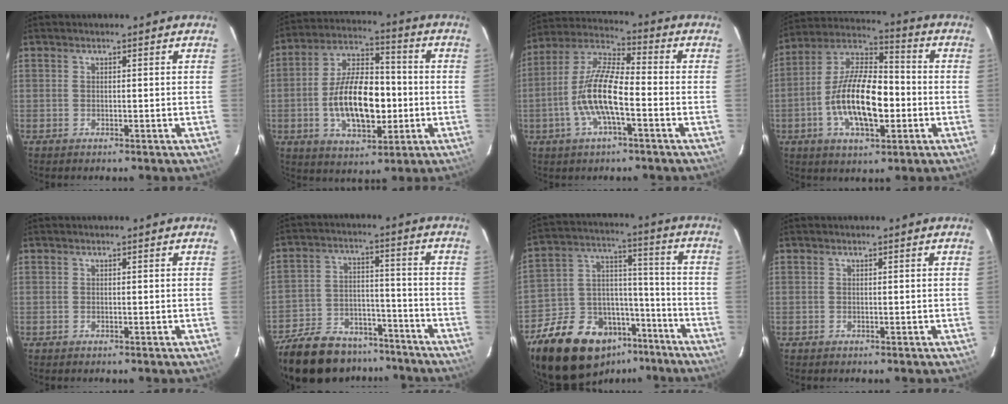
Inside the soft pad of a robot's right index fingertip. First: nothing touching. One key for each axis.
{"total": 16.0, "fx": -2.6, "fy": 8.0, "fz": 13.6, "tx": -0.256, "ty": 0.011, "tz": -0.037}
{"total": 12.6, "fx": -3.7, "fy": 3.4, "fz": 11.5, "tx": -0.237, "ty": 0.001, "tz": -0.074}
{"total": 16.6, "fx": -3.7, "fy": 7.1, "fz": 14.5, "tx": -0.276, "ty": 0.004, "tz": -0.068}
{"total": 0.0}
{"total": 23.1, "fx": -18.3, "fy": 10.2, "fz": 9.6, "tx": -0.221, "ty": 0.009, "tz": -0.271}
{"total": 22.0, "fx": -15.3, "fy": 12.2, "fz": 10.1, "tx": -0.220, "ty": 0.045, "tz": -0.225}
{"total": 0.0}